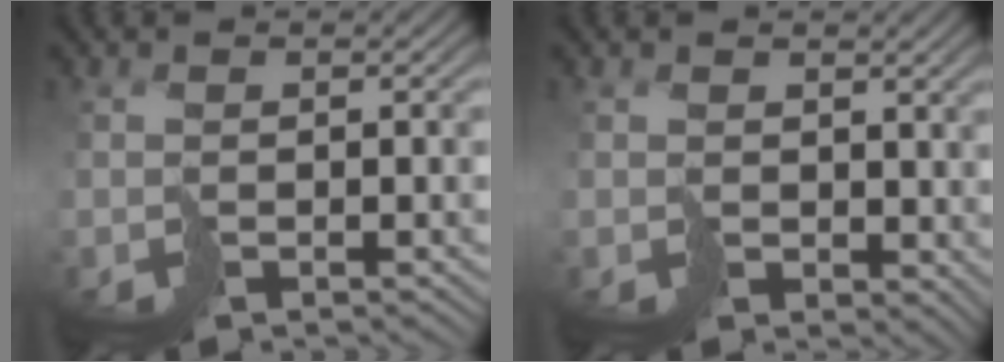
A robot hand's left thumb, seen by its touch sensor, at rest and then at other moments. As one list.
[{"total": 2.8, "force": [1.3, 2.0, 1.5], "torque": [-0.036, -0.007, 0.024]}]